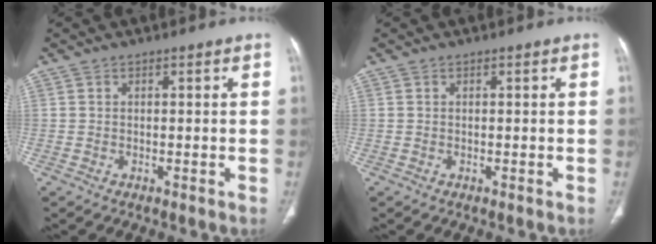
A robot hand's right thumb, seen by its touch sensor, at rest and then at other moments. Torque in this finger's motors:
{"motor_torque": [0.00, 0.00, -0.34, -0.15, 0.03]}